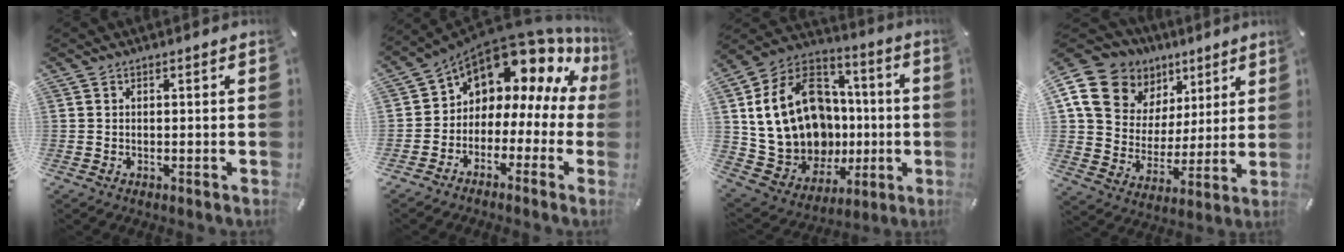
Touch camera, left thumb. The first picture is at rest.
{"total": 11.7, "force": [9.2, 5.4, 4.7], "torque": [-0.085, -0.098, 0.156]}
{"total": 24.5, "force": [0.1, 19.8, 14.5], "torque": [-0.301, -0.011, 0.044]}
{"total": 15.5, "force": [8.5, 11.9, 5.0], "torque": [-0.103, -0.042, 0.162]}